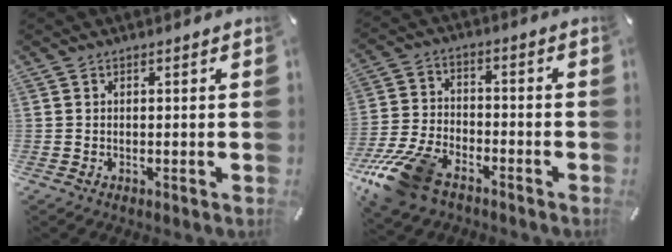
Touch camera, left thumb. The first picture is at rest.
{"total": 14.1, "force": [-9.4, 7.1, 7.7], "torque": [-0.147, 0.049, -0.168]}